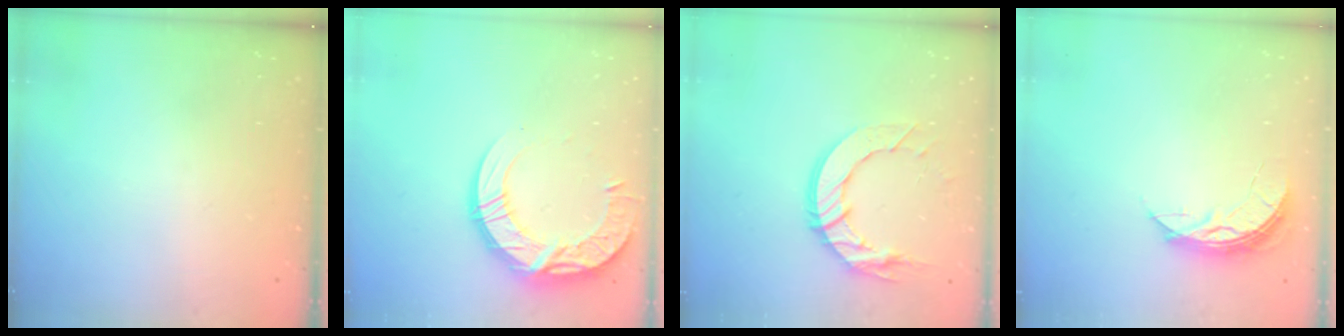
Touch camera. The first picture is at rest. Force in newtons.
{"total": 19.5, "press": 19.4, "slide": 1.5}
{"total": 12.1, "press": 12.1, "slide": 0.8}
{"total": 6.1, "press": 6.1, "slide": 0.4}